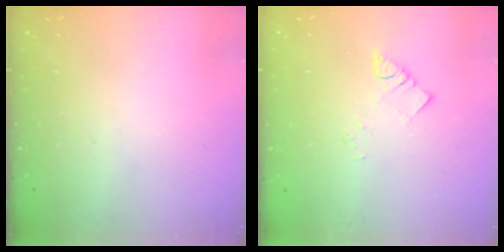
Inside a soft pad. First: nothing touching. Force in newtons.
{"total": 2.2, "press": 2.2, "slide": 0.2}